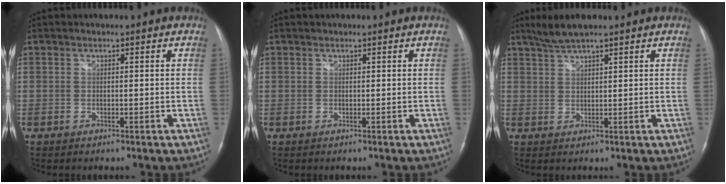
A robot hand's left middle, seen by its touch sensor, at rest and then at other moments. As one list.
[{"total": 0.0}, {"total": 4.3, "force": [3.6, 0.2, 2.4], "torque": [-0.058, 0.011, 0.072]}]